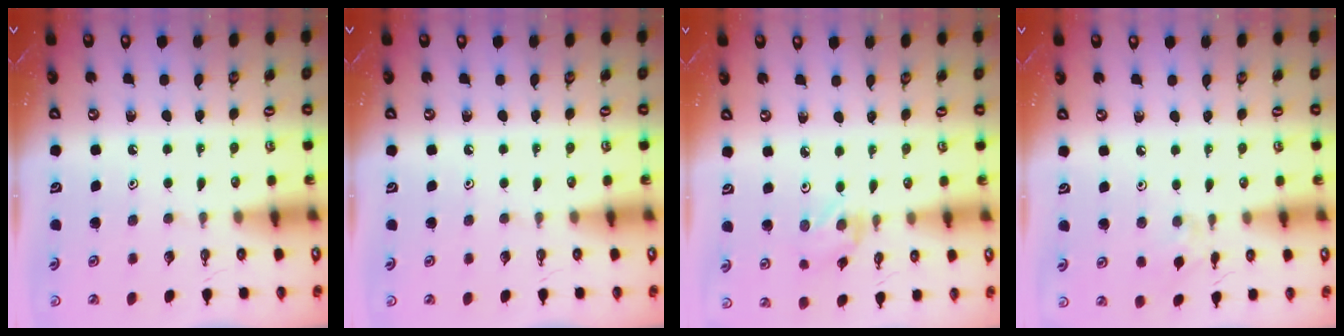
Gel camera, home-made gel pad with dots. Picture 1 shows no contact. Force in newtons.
{"total": 0.0}
{"total": 1.5, "press": 1.4, "slide": 0.3}
{"total": 1.8, "press": 1.7, "slide": 0.5}